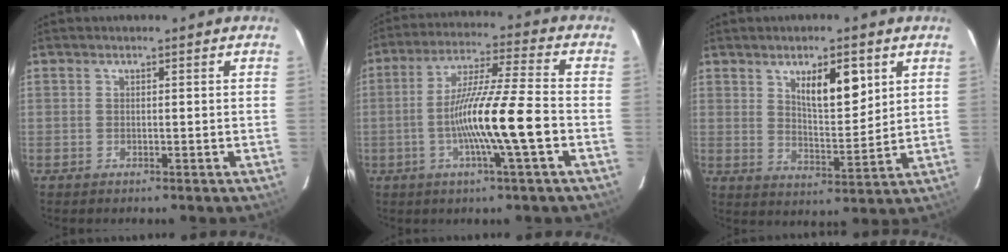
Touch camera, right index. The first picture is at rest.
{"total": 12.9, "force": [-3.3, -0.6, 12.5], "torque": [-0.227, -0.004, -0.065]}
{"total": 8.2, "force": [3.9, 2.6, 6.8], "torque": [-0.112, -0.003, 0.069]}